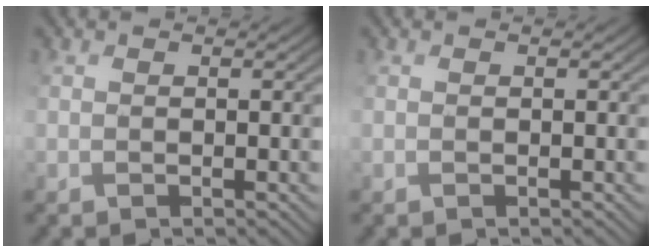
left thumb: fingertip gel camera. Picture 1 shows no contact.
{"total": 0.0}